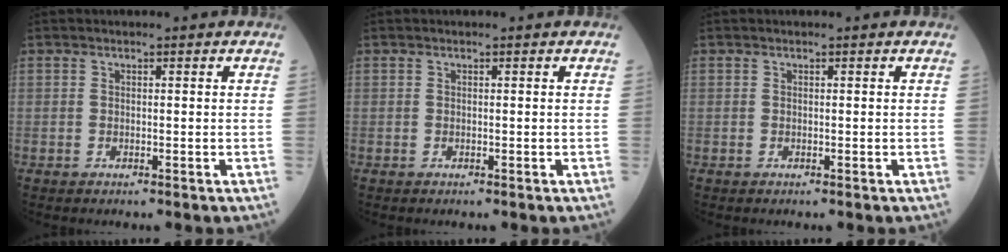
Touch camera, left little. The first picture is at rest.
{"total": 0.0}
{"total": 0.0}